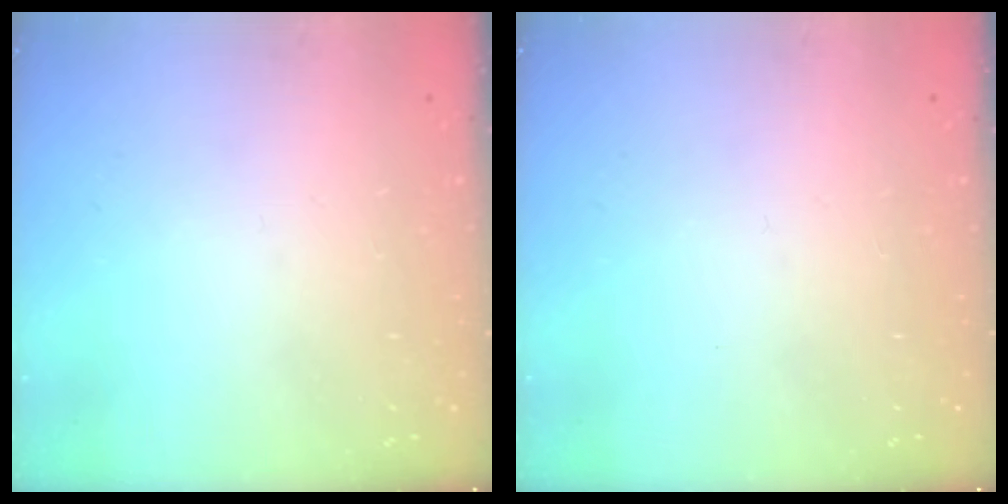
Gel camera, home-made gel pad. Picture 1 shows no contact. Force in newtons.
{"total": 0.0}